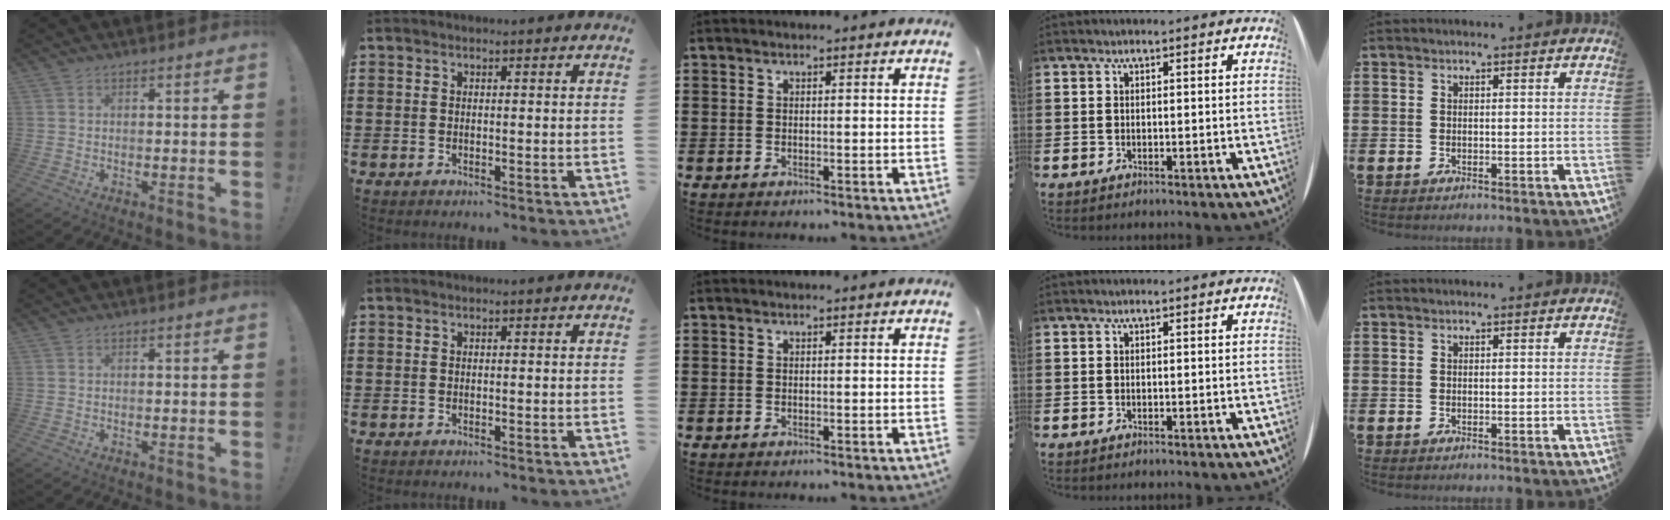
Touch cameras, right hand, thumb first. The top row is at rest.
{}